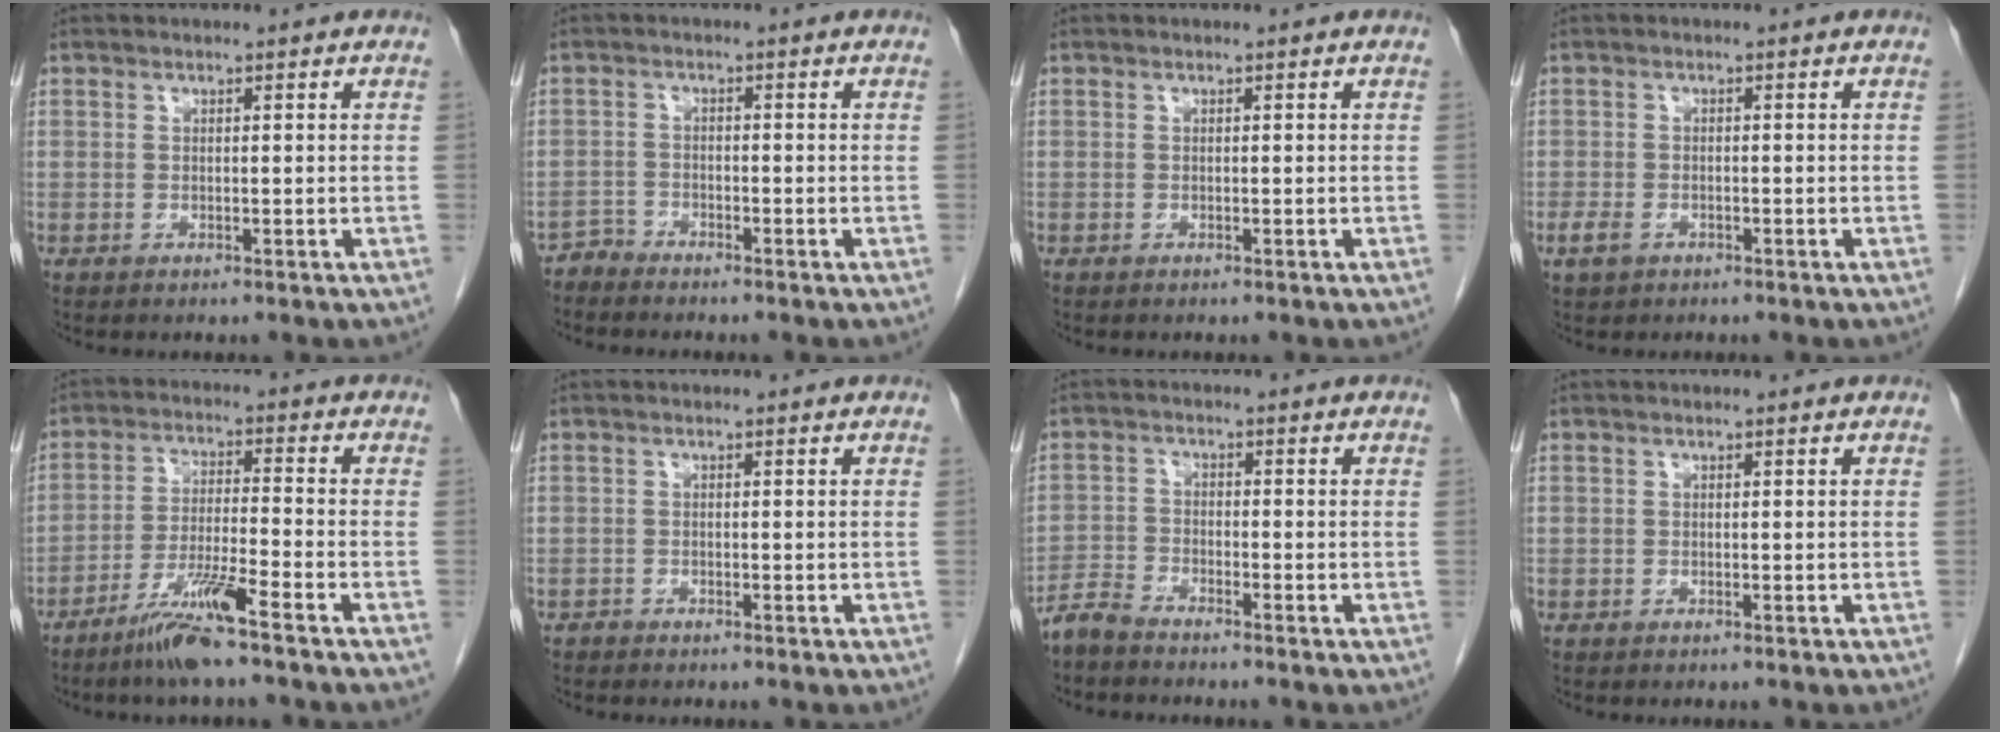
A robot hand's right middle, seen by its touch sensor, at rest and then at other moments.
{"total": 2.0, "force": [-1.9, 0.2, -0.7], "torque": [0.021, -0.005, -0.038]}
{"total": 0.0}
{"total": 2.3, "force": [-1.2, 1.5, 1.2], "torque": [-0.029, 0.001, -0.017]}
{"total": 8.2, "force": [-5.7, -0.6, 5.8], "torque": [-0.111, -0.020, -0.112]}
{"total": 0.6, "force": [-0.6, 0.2, 0.0], "torque": [-0.006, 0.001, -0.015]}
{"total": 3.3, "force": [-3.2, 0.4, 0.6], "torque": [-0.014, -0.009, -0.067]}
{"total": 0.0}